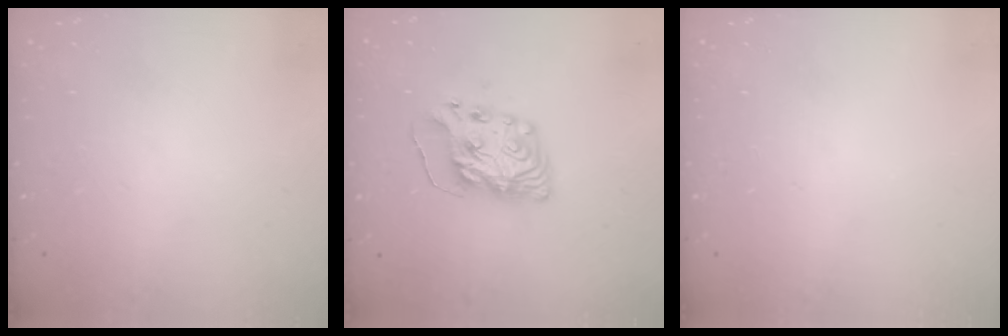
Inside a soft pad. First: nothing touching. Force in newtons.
{"total": 10.1, "press": 10.0, "slide": 1.1}
{"total": 0.0}